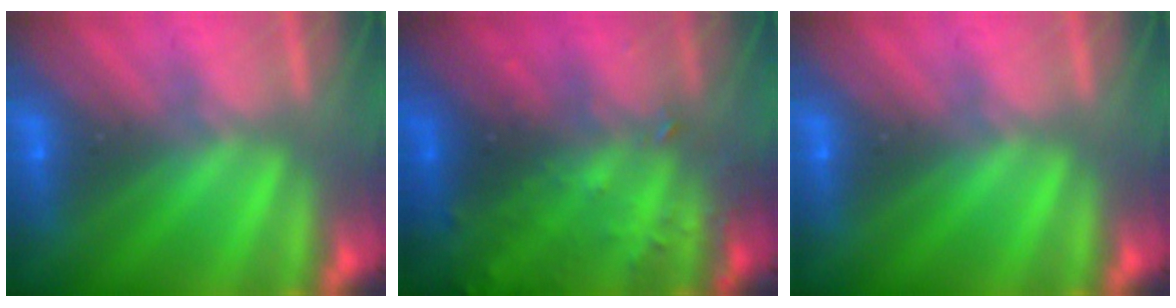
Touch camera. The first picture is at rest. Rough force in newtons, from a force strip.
{"total": 7.9}
{"total": 0.0}